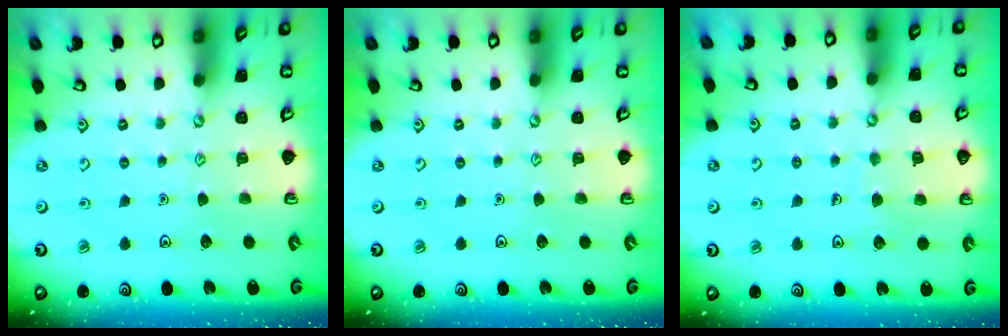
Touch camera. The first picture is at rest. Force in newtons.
{"total": 0.0}
{"total": 4.7, "press": 4.7, "slide": 0.4}